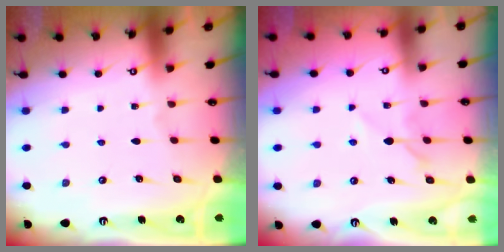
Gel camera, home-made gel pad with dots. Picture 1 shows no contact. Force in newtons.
{"total": 5.7, "press": 5.7, "slide": 0.6}